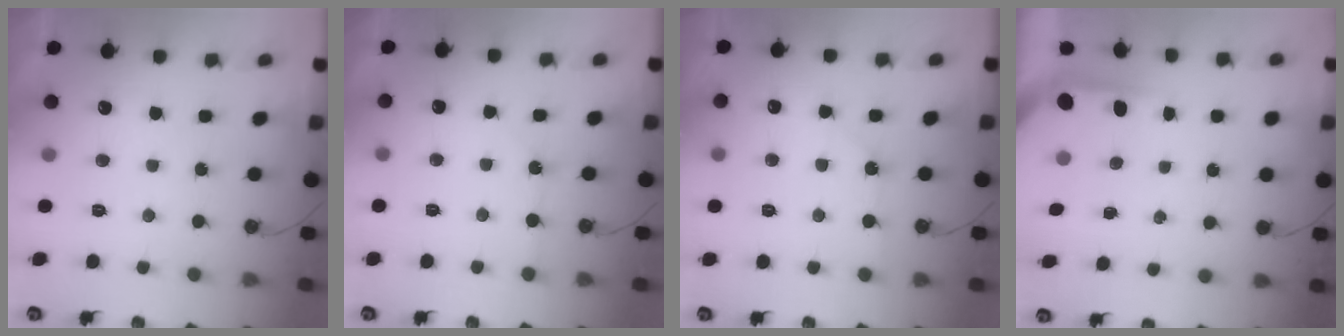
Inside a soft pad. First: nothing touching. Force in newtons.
{"total": 1.9, "press": 1.8, "slide": 0.4}
{"total": 3.9, "press": 3.8, "slide": 0.6}
{"total": 3.7, "press": 3.7, "slide": 0.4}